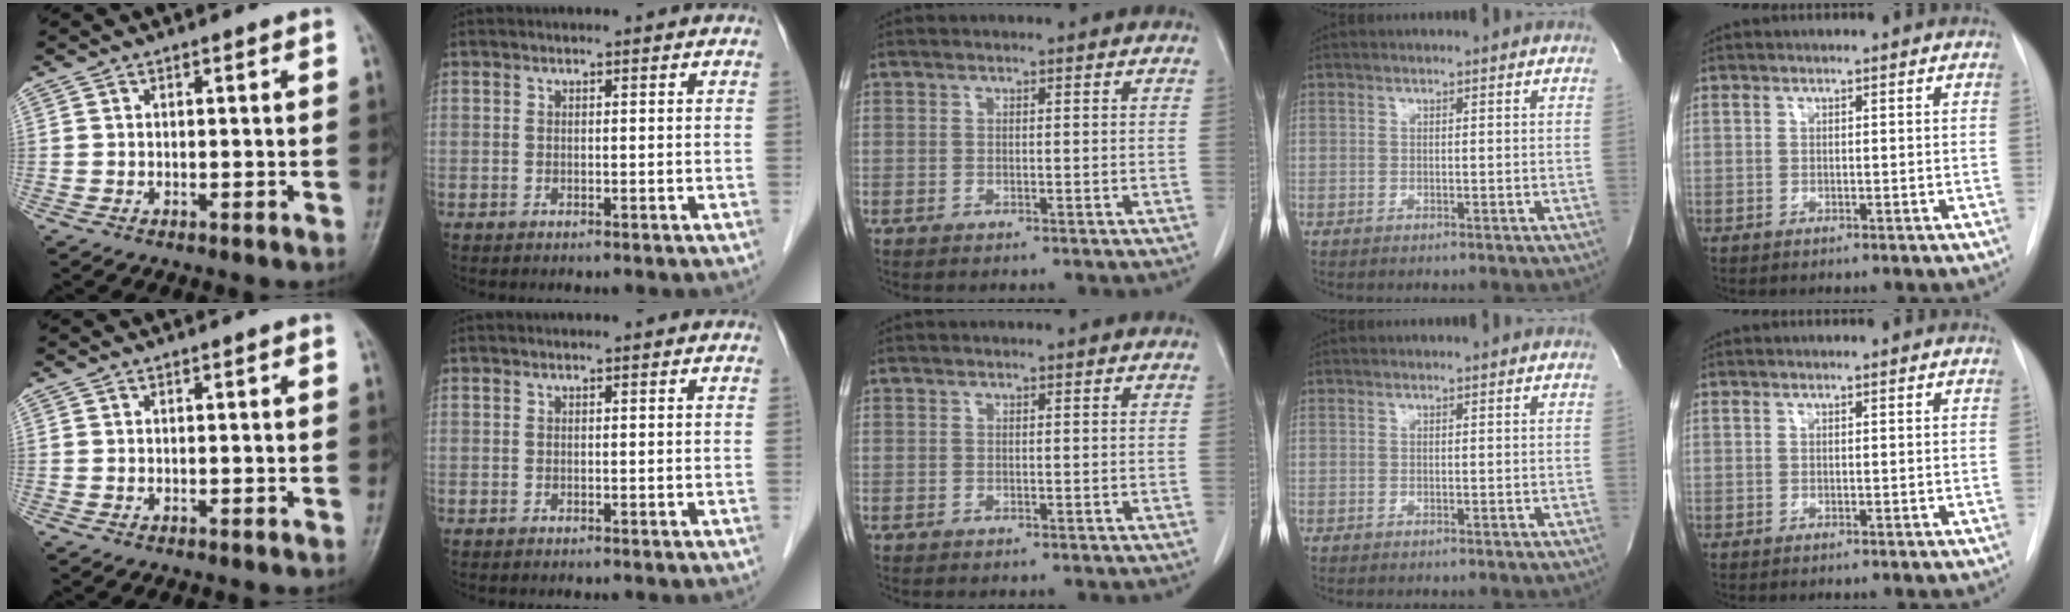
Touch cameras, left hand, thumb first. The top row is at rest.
{}